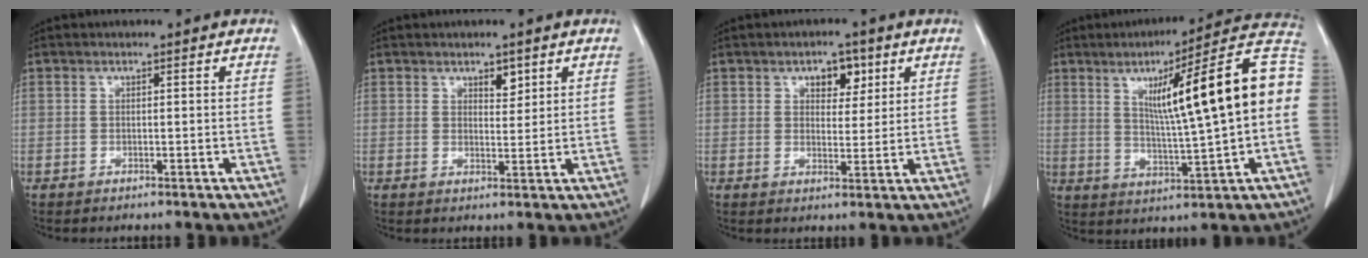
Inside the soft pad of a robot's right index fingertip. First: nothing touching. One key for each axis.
{"total": 2.6, "fx": 1.6, "fy": 1.2, "fz": 1.6, "tx": -0.022, "ty": -0.004, "tz": 0.028}
{"total": 4.6, "fx": 2.3, "fy": 2.6, "fz": 3.0, "tx": -0.038, "ty": 0.006, "tz": 0.034}
{"total": 19.6, "fx": 2.7, "fy": 0.9, "fz": 19.4, "tx": -0.273, "ty": 0.031, "tz": 0.032}